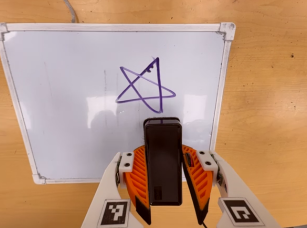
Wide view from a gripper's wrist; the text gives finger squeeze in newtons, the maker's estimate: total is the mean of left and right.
{"total": 6.7, "left": 5.4, "right": 8.0}